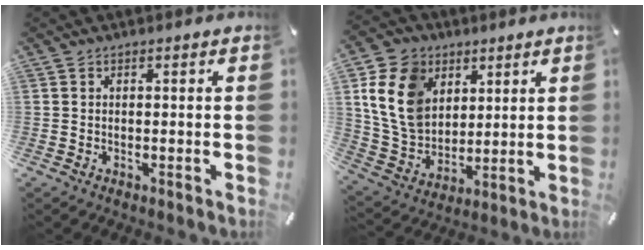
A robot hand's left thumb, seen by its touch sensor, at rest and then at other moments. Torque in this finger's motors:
{"motor_torque": [0.58, 0.58, 1.47, -1.30, 0.45]}